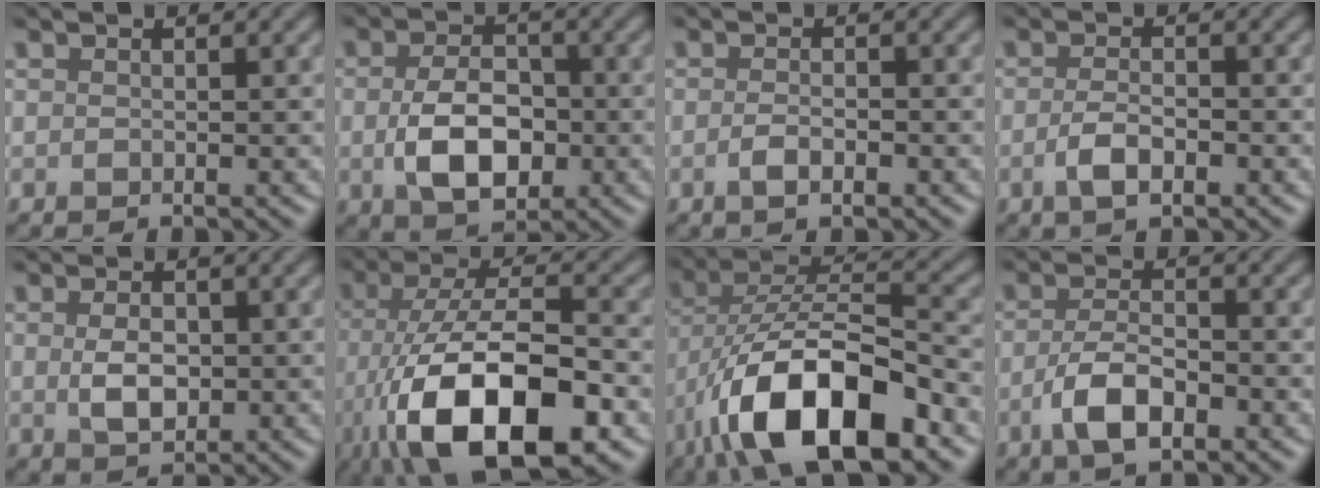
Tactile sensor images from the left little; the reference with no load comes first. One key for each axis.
{"total": 6.0, "fx": -1.0, "fy": 3.8, "fz": 4.6, "tx": -0.094, "ty": -0.008, "tz": -0.019}
{"total": 1.6, "fx": -0.8, "fy": 0.5, "fz": 1.3, "tx": -0.027, "ty": 0.000, "tz": -0.017}
{"total": 2.5, "fx": -1.1, "fy": 0.9, "fz": 2.0, "tx": -0.040, "ty": -0.001, "tz": -0.024}
{"total": 3.1, "fx": -0.2, "fy": 2.0, "fz": 2.4, "tx": -0.050, "ty": -0.001, "tz": -0.003}
{"total": 14.3, "fx": -5.8, "fy": 5.9, "fz": 11.7, "tx": -0.209, "ty": -0.023, "tz": -0.102}
{"total": 13.0, "fx": -6.5, "fy": 5.0, "fz": 10.0, "tx": -0.183, "ty": 0.000, "tz": -0.120}
{"total": 4.4, "fx": -2.0, "fy": 1.8, "fz": 3.4, "tx": -0.069, "ty": -0.001, "tz": -0.042}